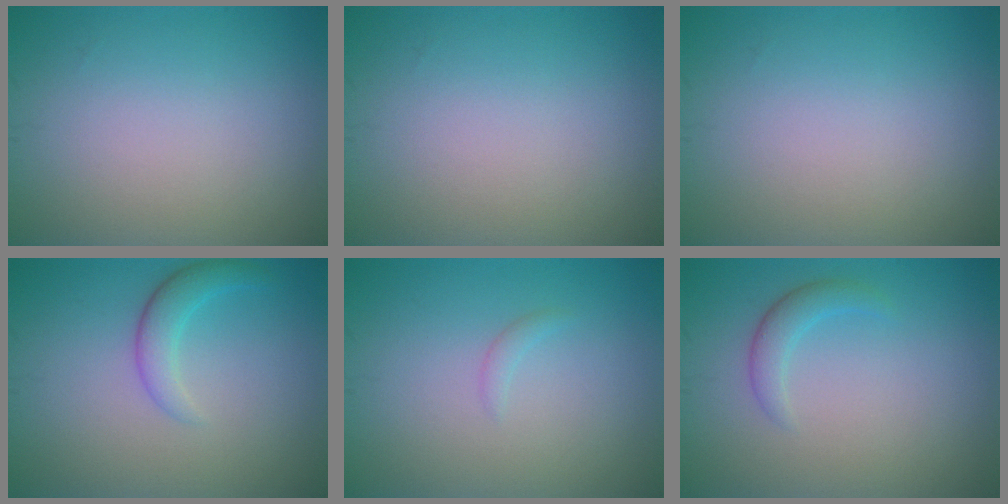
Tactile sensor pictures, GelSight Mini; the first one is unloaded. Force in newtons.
{"total": 0.0}
{"total": 0.0}
{"total": 2.4, "press": 2.4, "slide": 0.1}
{"total": 0.7, "press": 0.7, "slide": 0.1}
{"total": 1.8, "press": 1.8, "slide": 0.0}